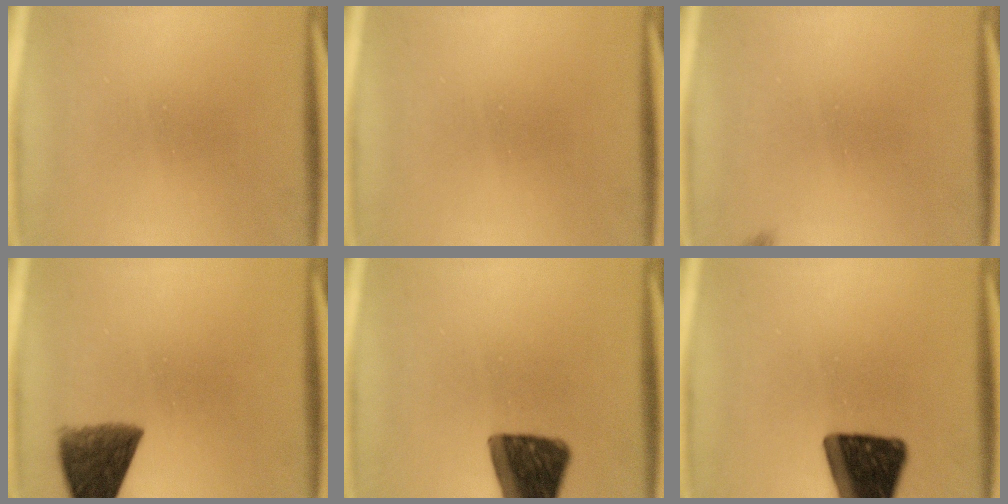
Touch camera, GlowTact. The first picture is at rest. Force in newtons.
{"total": 0.0}
{"total": 0.9}
{"total": 9.1}
{"total": 12.8}
{"total": 16.2}